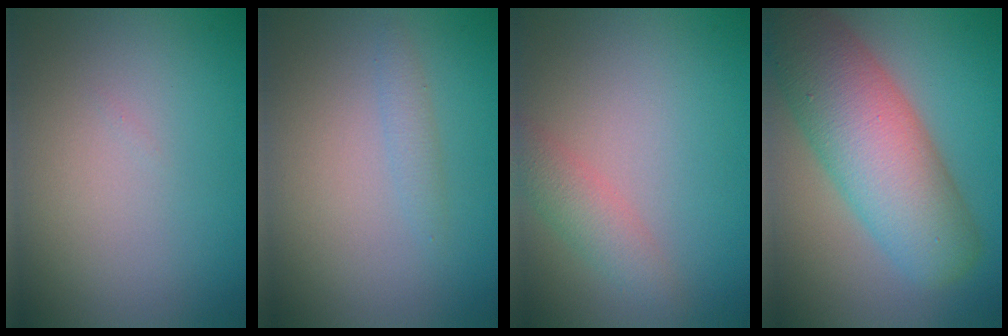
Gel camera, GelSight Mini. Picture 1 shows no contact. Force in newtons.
{"total": 1.0, "press": 1.0, "slide": 0.0}
{"total": 2.3, "press": 2.3, "slide": 0.0}
{"total": 10.2, "press": 10.2, "slide": 0.4}